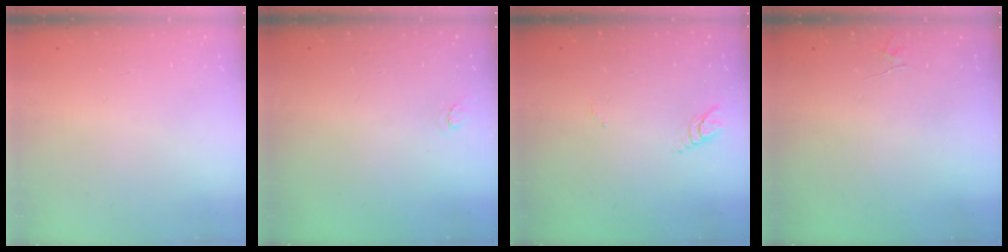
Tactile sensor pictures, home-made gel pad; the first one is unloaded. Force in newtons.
{"total": 2.9, "press": 2.9, "slide": 0.3}
{"total": 3.7, "press": 3.7, "slide": 0.4}
{"total": 3.0, "press": 3.0, "slide": 0.4}